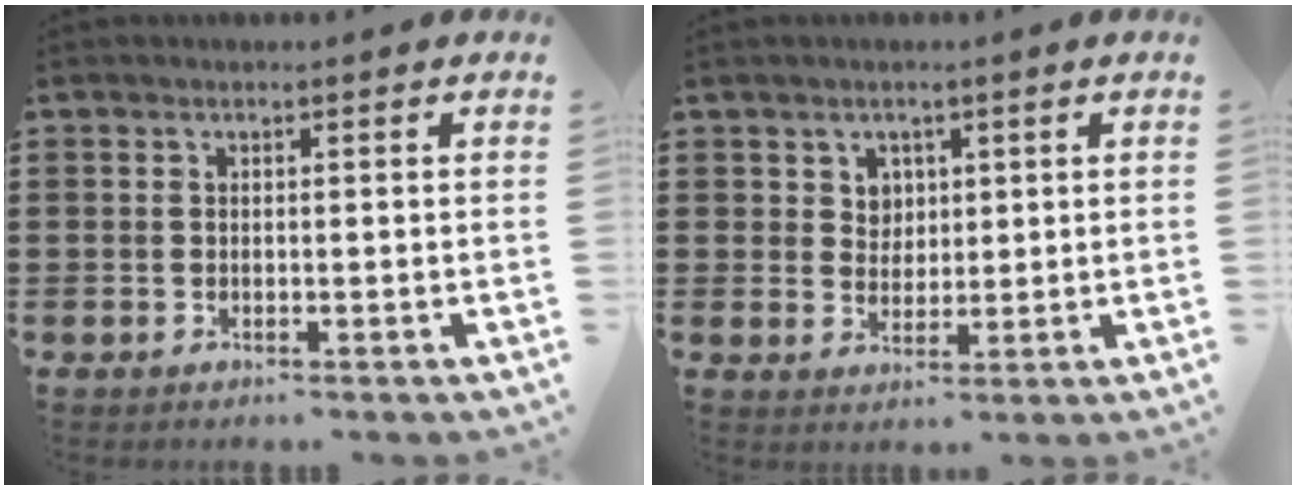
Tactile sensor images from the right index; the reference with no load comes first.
{"total": 3.0, "force": [1.6, 2.5, 0.5], "torque": [-0.013, 0.008, 0.027]}